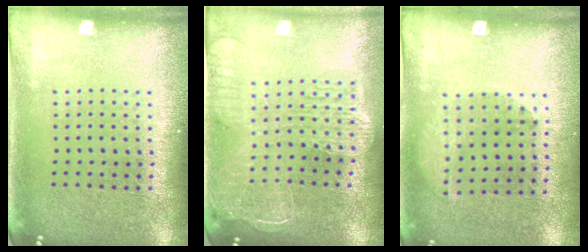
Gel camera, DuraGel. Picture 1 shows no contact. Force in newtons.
{"total": 2.5, "press": 2.2, "slide": 1.2}
{"total": 1.4, "press": 0.9, "slide": 1.0}